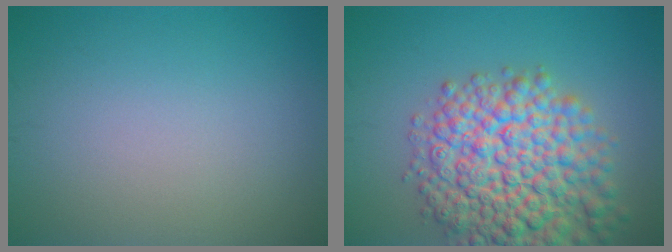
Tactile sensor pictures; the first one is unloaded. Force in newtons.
{"total": 10.8, "press": 10.8, "slide": 0.4}